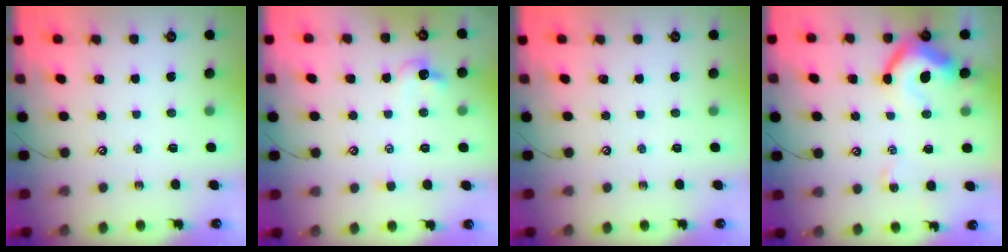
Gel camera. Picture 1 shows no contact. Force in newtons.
{"total": 1.2, "press": 1.0, "slide": 0.6}
{"total": 0.0}
{"total": 9.3, "press": 9.2, "slide": 1.3}